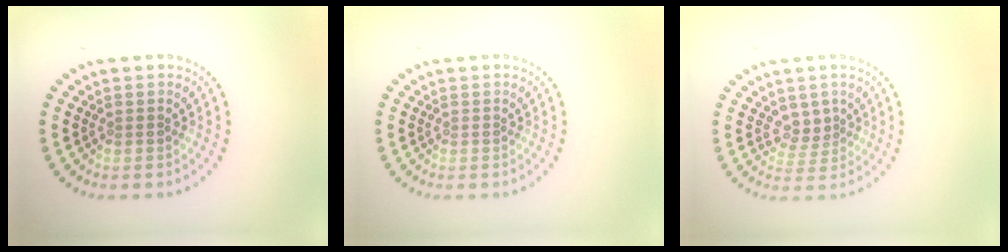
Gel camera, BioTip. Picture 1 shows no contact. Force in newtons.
{"total": 0.0}
{"total": 1.9, "press": 1.3, "slide": 1.4}